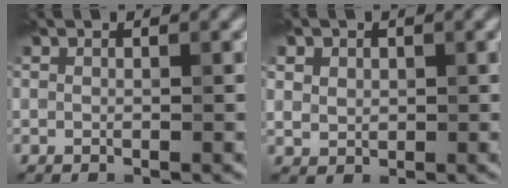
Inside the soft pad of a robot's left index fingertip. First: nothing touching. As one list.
[{"total": 2.7, "force": [1.3, 2.0, 1.1], "torque": [-0.034, 0.005, 0.035]}]